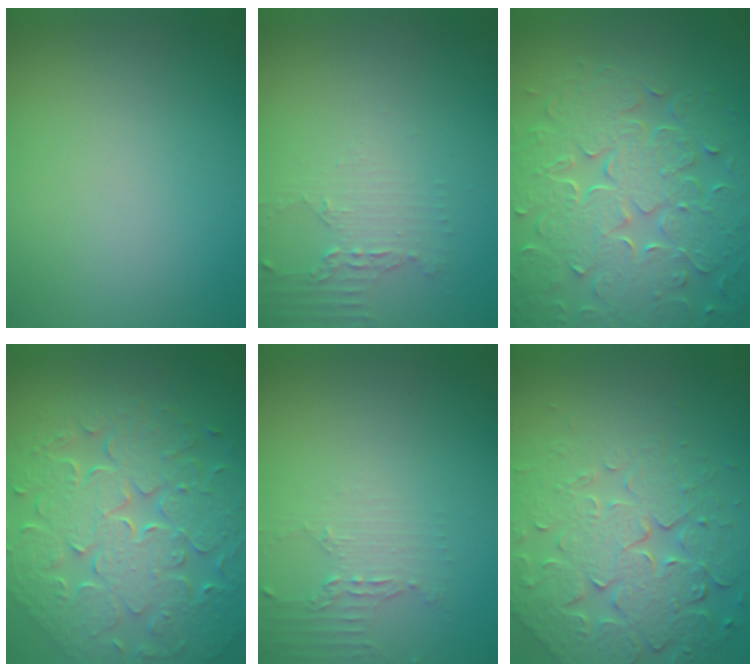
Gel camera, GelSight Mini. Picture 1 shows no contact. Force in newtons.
{"total": 2.1, "press": 1.5, "slide": 1.4}
{"total": 8.8, "press": 6.1, "slide": 6.3}
{"total": 9.2, "press": 6.6, "slide": 6.3}
{"total": 2.0, "press": 1.5, "slide": 1.4}
{"total": 8.0, "press": 5.8, "slide": 5.5}